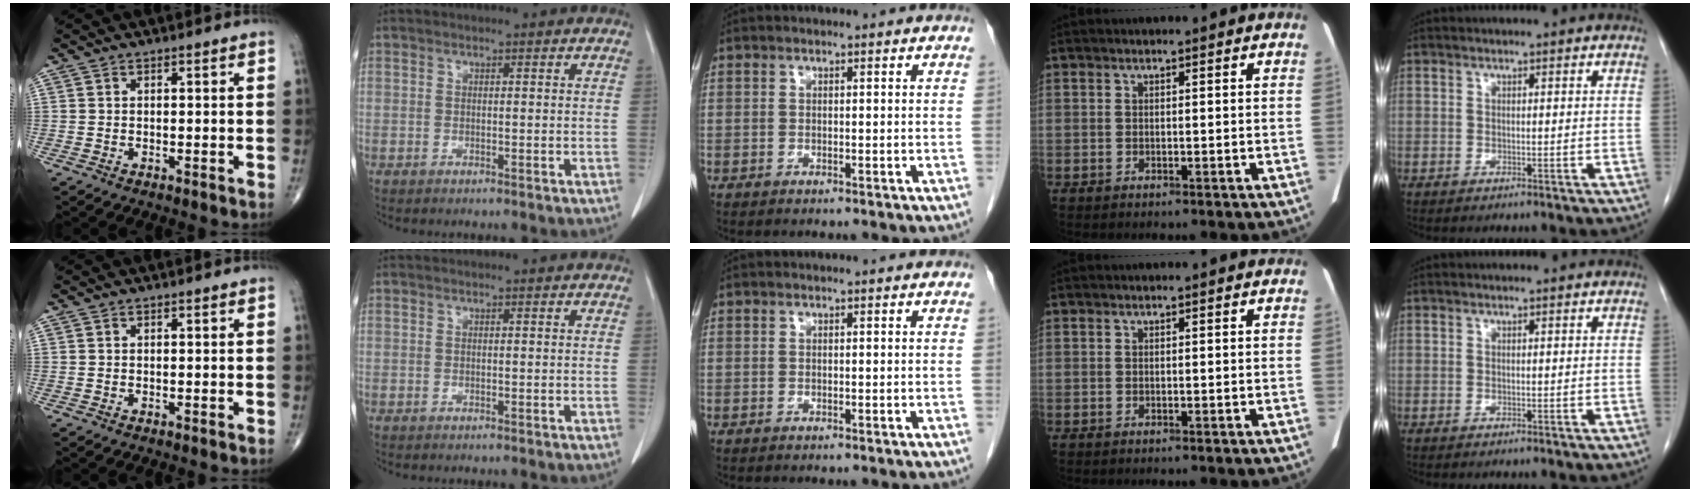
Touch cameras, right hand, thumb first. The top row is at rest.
{}